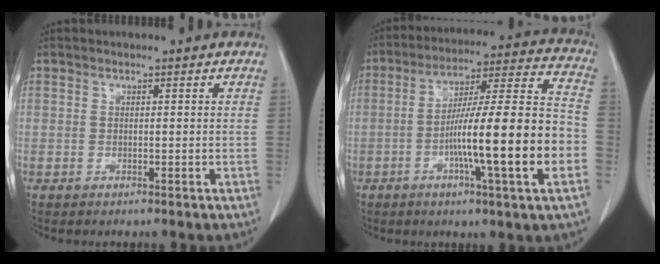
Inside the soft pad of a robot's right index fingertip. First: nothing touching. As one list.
[{"total": 19.0, "force": [-5.0, 0.6, 18.3], "torque": [-0.279, 0.010, -0.079]}]